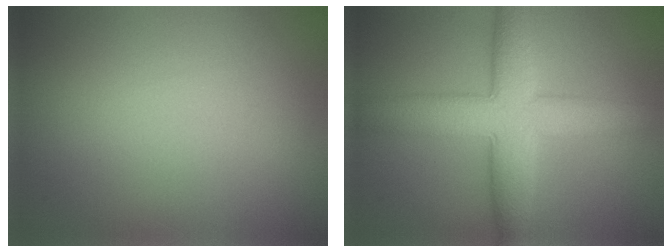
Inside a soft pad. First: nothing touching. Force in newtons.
{"total": 7.5, "press": 7.4, "slide": 0.3}